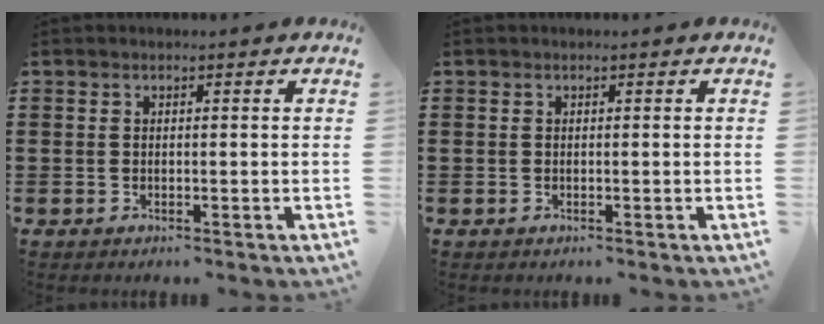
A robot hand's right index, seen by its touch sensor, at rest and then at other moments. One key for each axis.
{"total": 0.0}